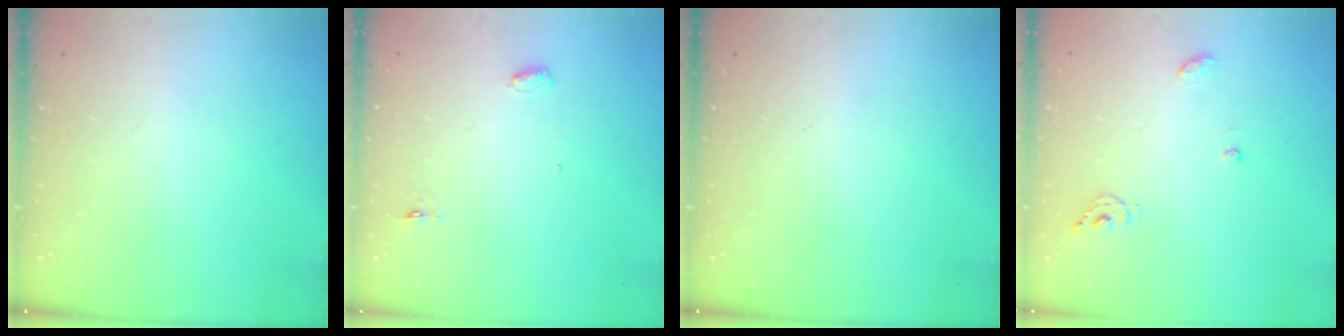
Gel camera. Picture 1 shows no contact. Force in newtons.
{"total": 3.0, "press": 2.8, "slide": 0.9}
{"total": 0.0}
{"total": 6.8, "press": 6.8, "slide": 0.5}